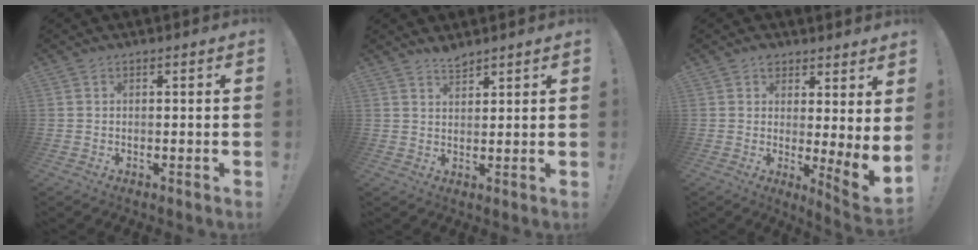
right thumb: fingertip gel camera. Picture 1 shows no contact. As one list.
[{"total": 3.1, "force": [2.9, 0.7, 0.8], "torque": [-0.007, -0.020, 0.051]}, {"total": 4.8, "force": [1.6, 0.4, 4.5], "torque": [-0.056, -0.034, 0.027]}]